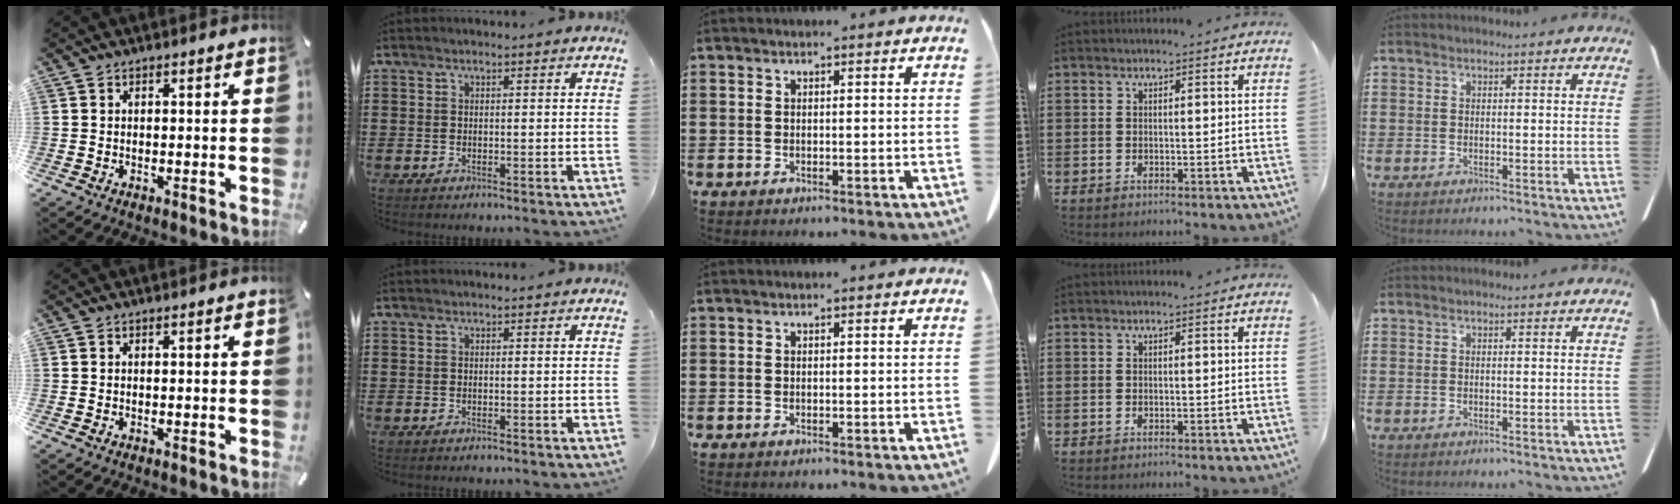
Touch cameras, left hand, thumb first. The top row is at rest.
{}